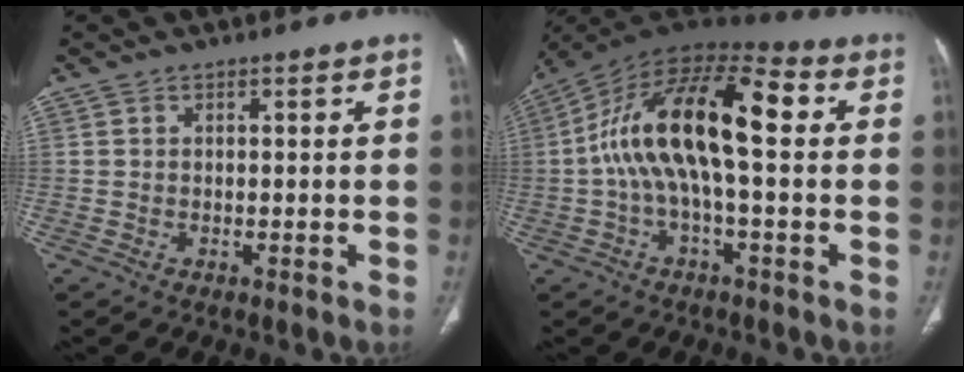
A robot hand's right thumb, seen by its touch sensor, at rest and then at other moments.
{"total": 18.1, "force": [1.2, 6.9, 16.7], "torque": [-0.303, 0.050, 0.010]}